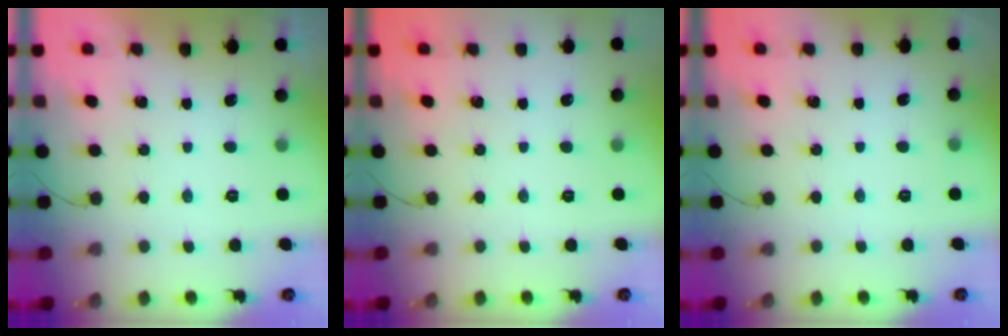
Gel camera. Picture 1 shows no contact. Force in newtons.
{"total": 0.0}
{"total": 2.4, "press": 1.6, "slide": 1.8}